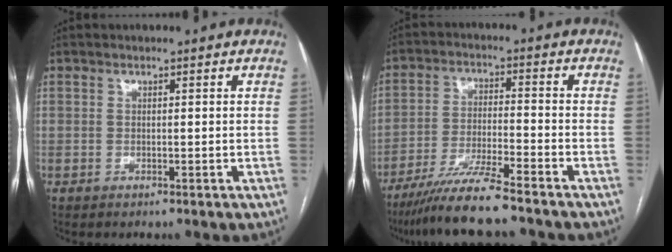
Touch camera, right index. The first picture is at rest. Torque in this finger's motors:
{"motor_torque": [1.06, -1.08, 0.48, 0.17]}